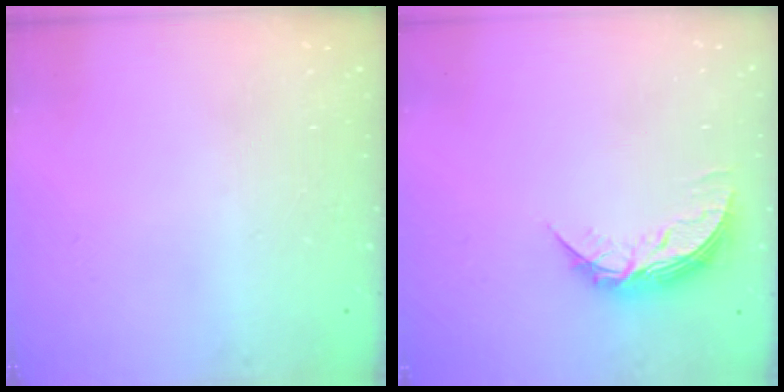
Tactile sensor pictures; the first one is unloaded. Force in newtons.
{"total": 8.2, "press": 8.2, "slide": 0.5}